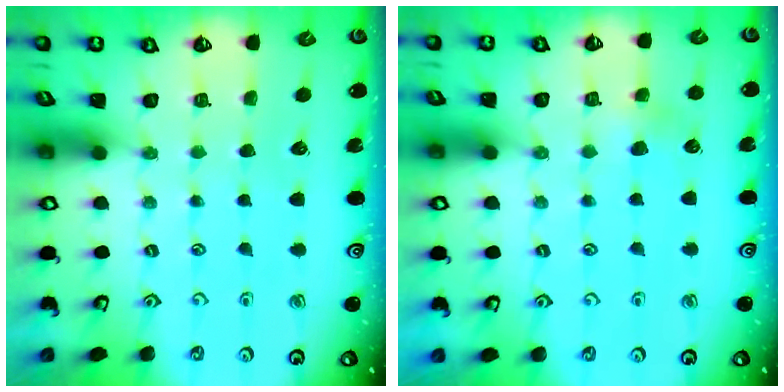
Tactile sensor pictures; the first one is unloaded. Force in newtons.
{"total": 2.4, "press": 2.4, "slide": 0.4}